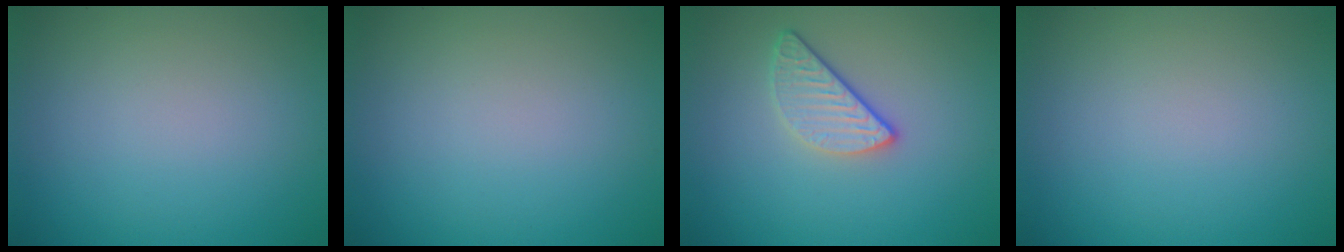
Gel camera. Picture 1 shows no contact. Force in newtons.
{"total": 0.0}
{"total": 2.7, "press": 2.3, "slide": 1.3}
{"total": 0.0}